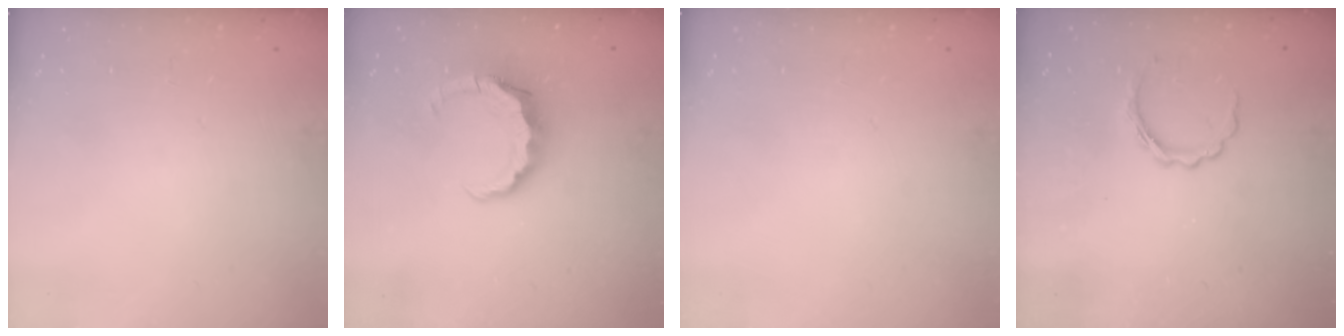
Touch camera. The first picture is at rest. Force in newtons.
{"total": 8.1, "press": 8.0, "slide": 1.1}
{"total": 0.0}
{"total": 5.5, "press": 5.5, "slide": 0.4}